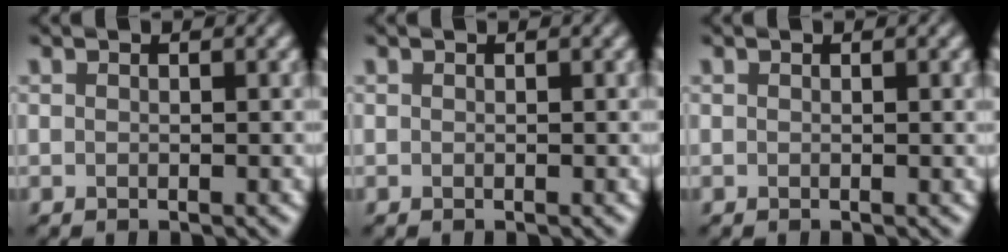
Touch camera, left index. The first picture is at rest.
{"total": 0.0}
{"total": 0.7, "force": [0.1, 0.1, 0.6], "torque": [-0.007, 0.001, 0.000]}